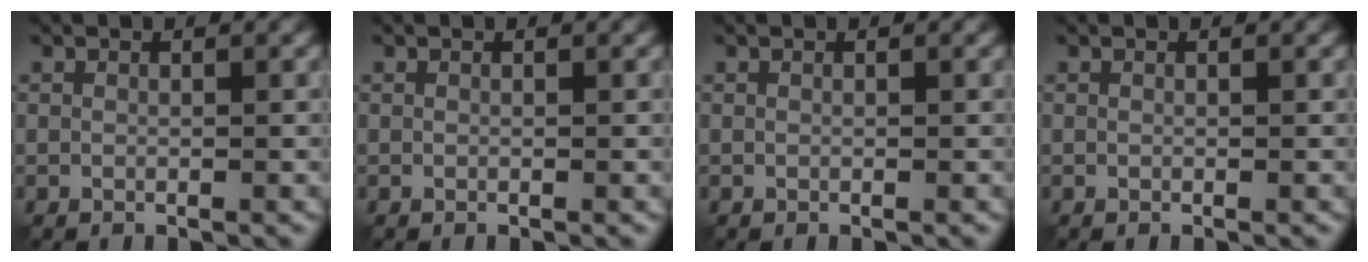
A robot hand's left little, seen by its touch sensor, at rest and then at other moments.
{"total": 0.0}
{"total": 0.0}
{"total": 0.0}